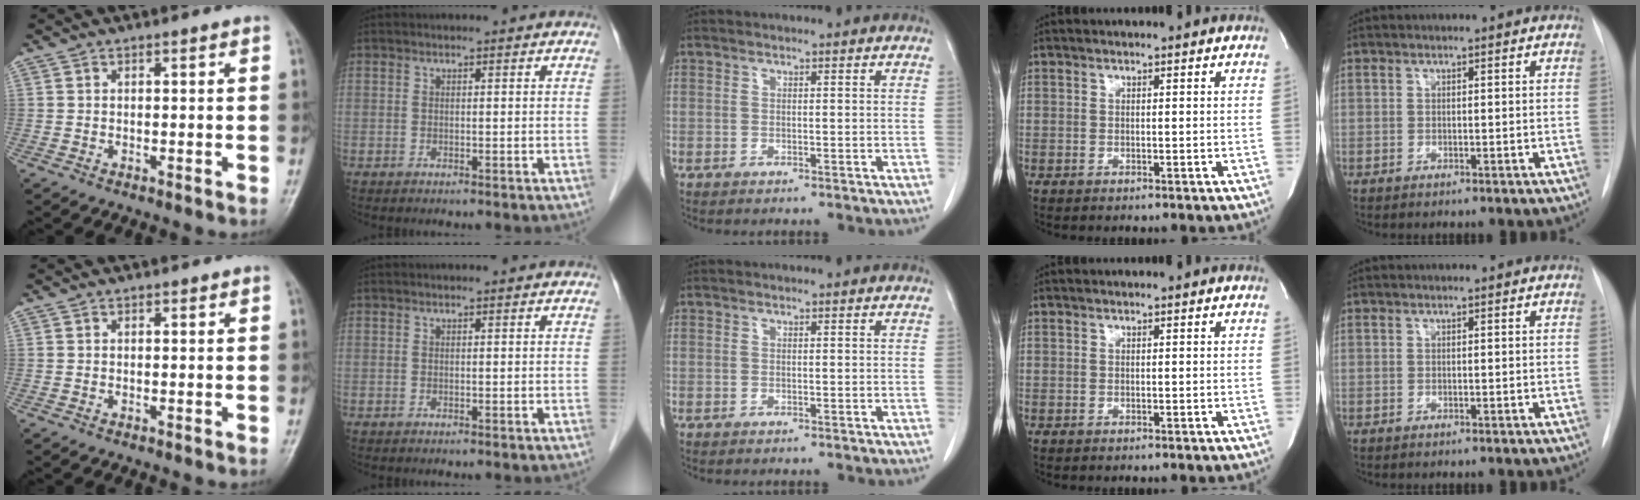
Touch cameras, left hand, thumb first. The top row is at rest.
{}